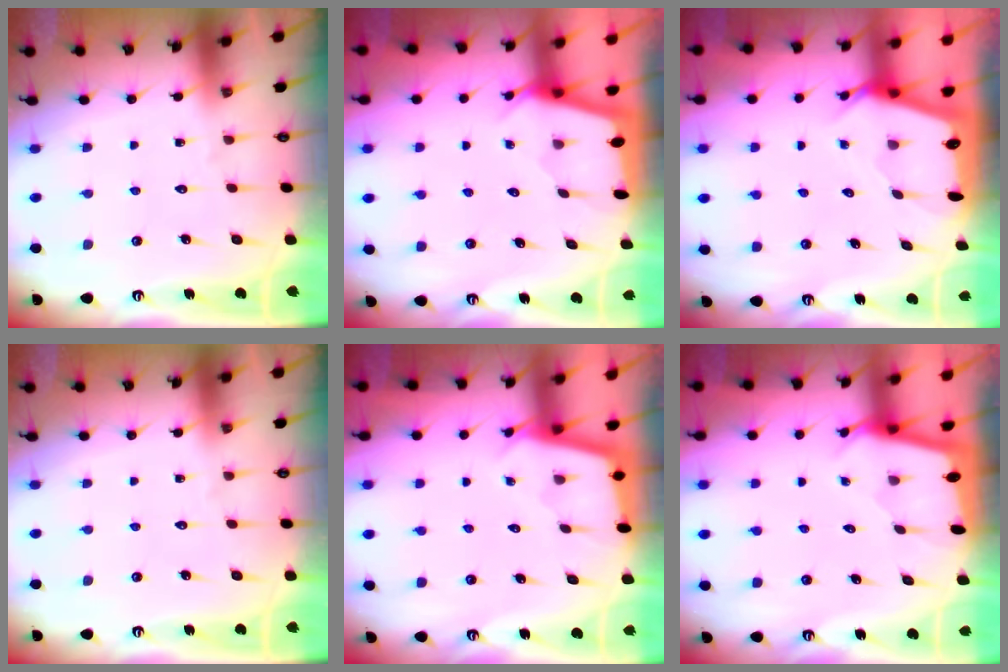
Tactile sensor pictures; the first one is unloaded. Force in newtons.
{"total": 2.2, "press": 2.2, "slide": 0.3}
{"total": 2.4, "press": 2.4, "slide": 0.2}
{"total": 0.0}
{"total": 2.2, "press": 2.2, "slide": 0.1}
{"total": 1.6, "press": 1.6, "slide": 0.2}